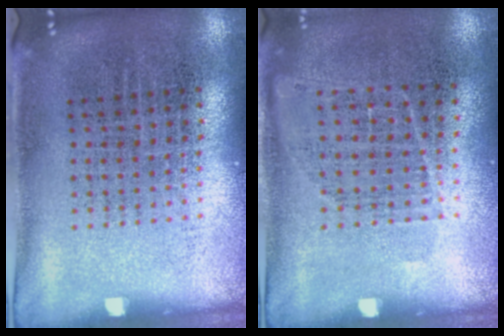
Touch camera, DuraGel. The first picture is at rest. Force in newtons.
{"total": 0.9, "press": 0.7, "slide": 0.4}